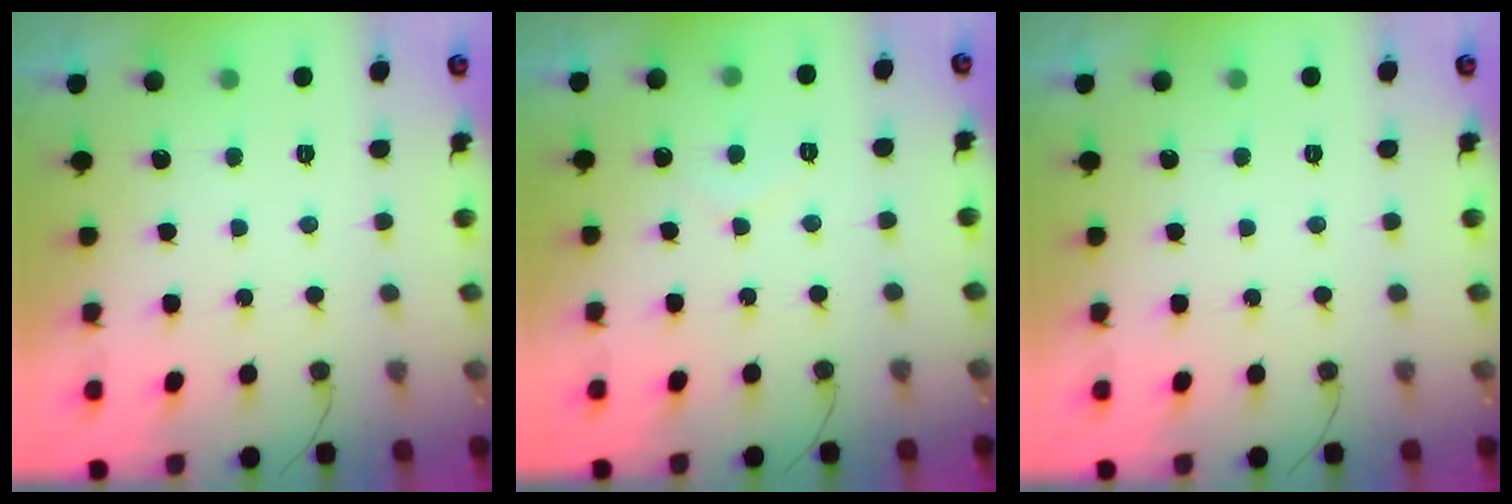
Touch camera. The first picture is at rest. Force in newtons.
{"total": 3.8, "press": 3.8, "slide": 0.3}
{"total": 0.0}